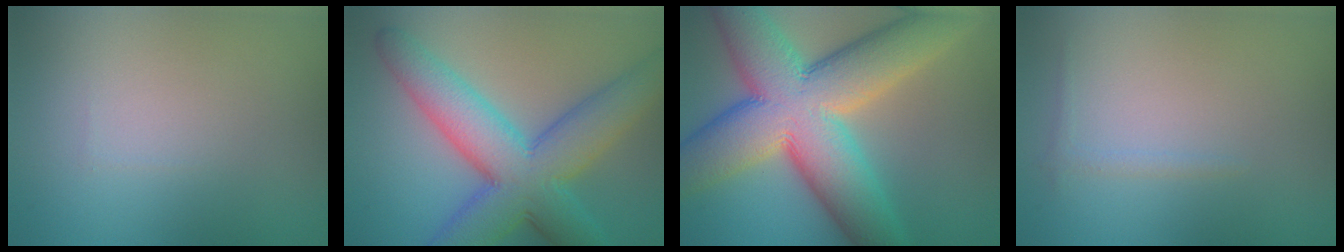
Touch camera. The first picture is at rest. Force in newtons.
{"total": 9.6, "press": 9.6, "slide": 0.2}
{"total": 14.6, "press": 14.6, "slide": 0.7}
{"total": 0.7, "press": 0.7, "slide": 0.1}